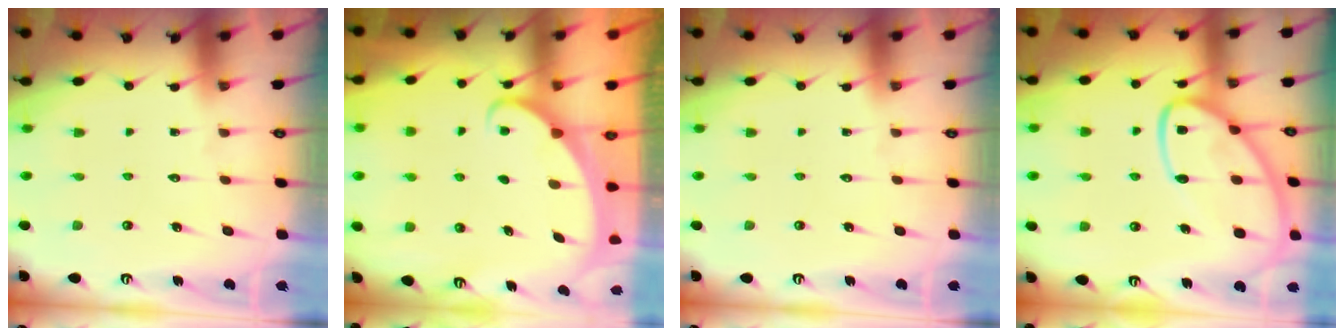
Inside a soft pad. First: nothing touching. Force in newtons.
{"total": 2.1, "press": 2.0, "slide": 0.3}
{"total": 0.0}
{"total": 16.6, "press": 16.5, "slide": 1.5}